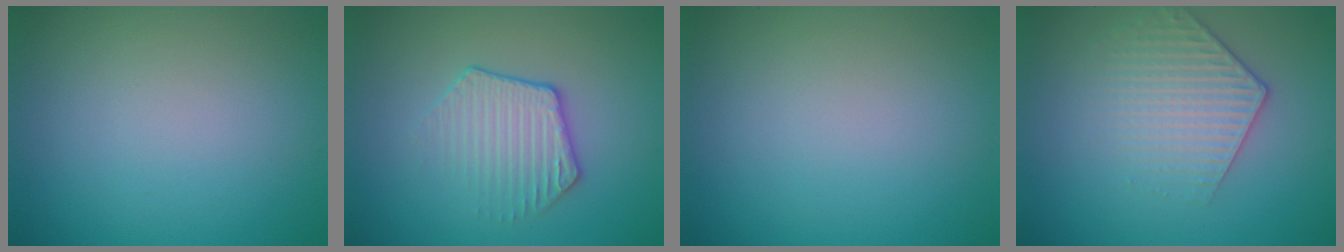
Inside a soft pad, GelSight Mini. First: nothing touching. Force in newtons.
{"total": 2.7, "press": 2.2, "slide": 1.6}
{"total": 0.0}
{"total": 3.2, "press": 2.9, "slide": 1.2}